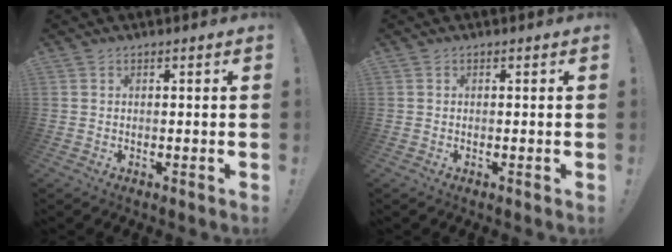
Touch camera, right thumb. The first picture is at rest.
{"total": 0.0}